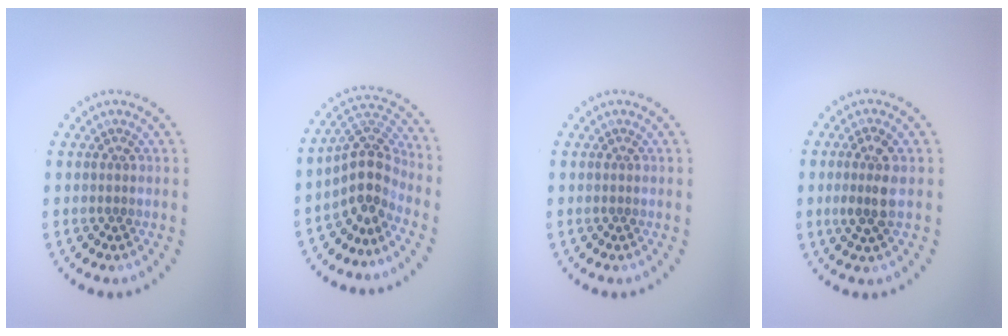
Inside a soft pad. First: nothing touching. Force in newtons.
{"total": 3.9, "press": 2.9, "slide": 2.6}
{"total": 0.0}
{"total": 2.6, "press": 2.4, "slide": 0.9}